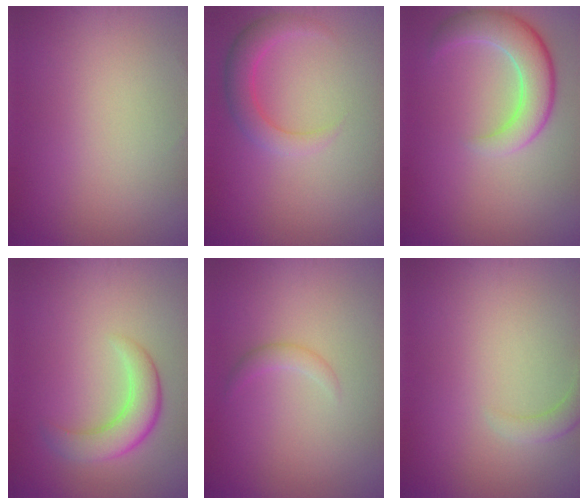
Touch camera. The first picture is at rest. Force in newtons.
{"total": 2.9, "press": 2.9, "slide": 0.1}
{"total": 5.2, "press": 5.1, "slide": 0.6}
{"total": 3.9, "press": 3.9, "slide": 0.2}
{"total": 1.2, "press": 1.1, "slide": 0.2}
{"total": 1.6, "press": 1.6, "slide": 0.3}